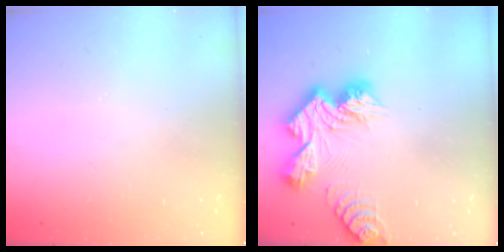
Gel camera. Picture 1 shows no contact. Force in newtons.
{"total": 13.8, "press": 13.7, "slide": 1.2}